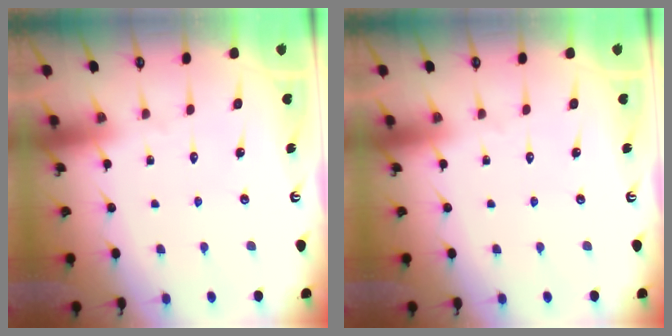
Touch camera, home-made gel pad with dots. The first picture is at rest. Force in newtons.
{"total": 0.0}